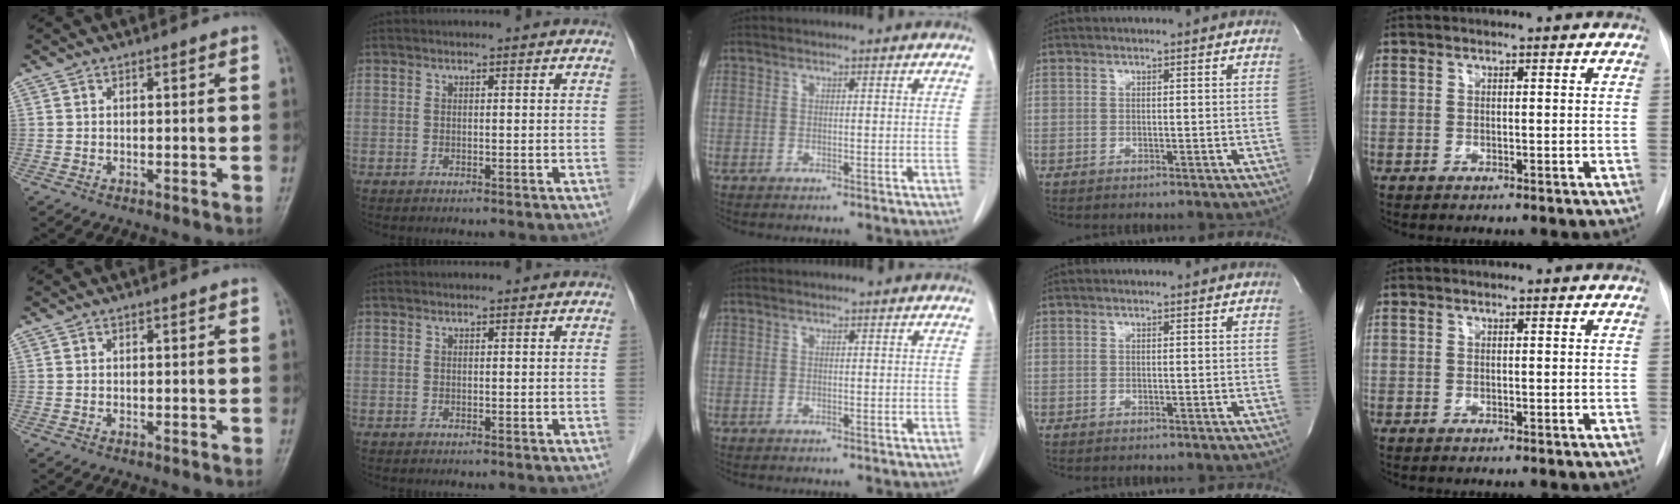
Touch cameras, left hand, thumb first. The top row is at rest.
{}